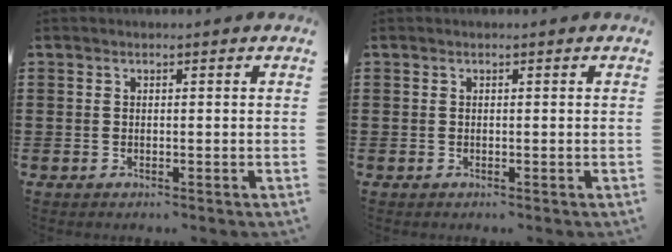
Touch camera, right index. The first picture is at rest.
{"total": 0.0}